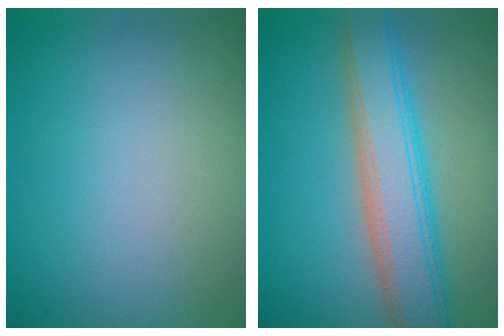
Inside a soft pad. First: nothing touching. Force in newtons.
{"total": 6.5, "press": 6.5, "slide": 0.1}